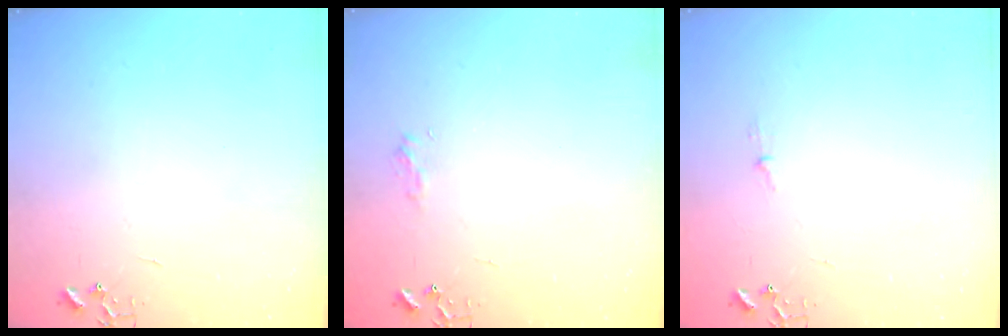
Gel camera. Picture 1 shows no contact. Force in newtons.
{"total": 5.9, "press": 5.8, "slide": 0.6}
{"total": 3.3, "press": 3.3, "slide": 0.5}